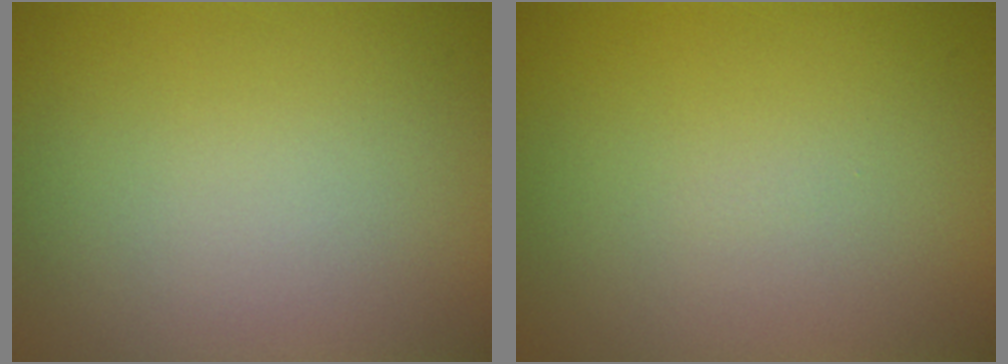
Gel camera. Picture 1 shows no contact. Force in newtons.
{"total": 0.0}